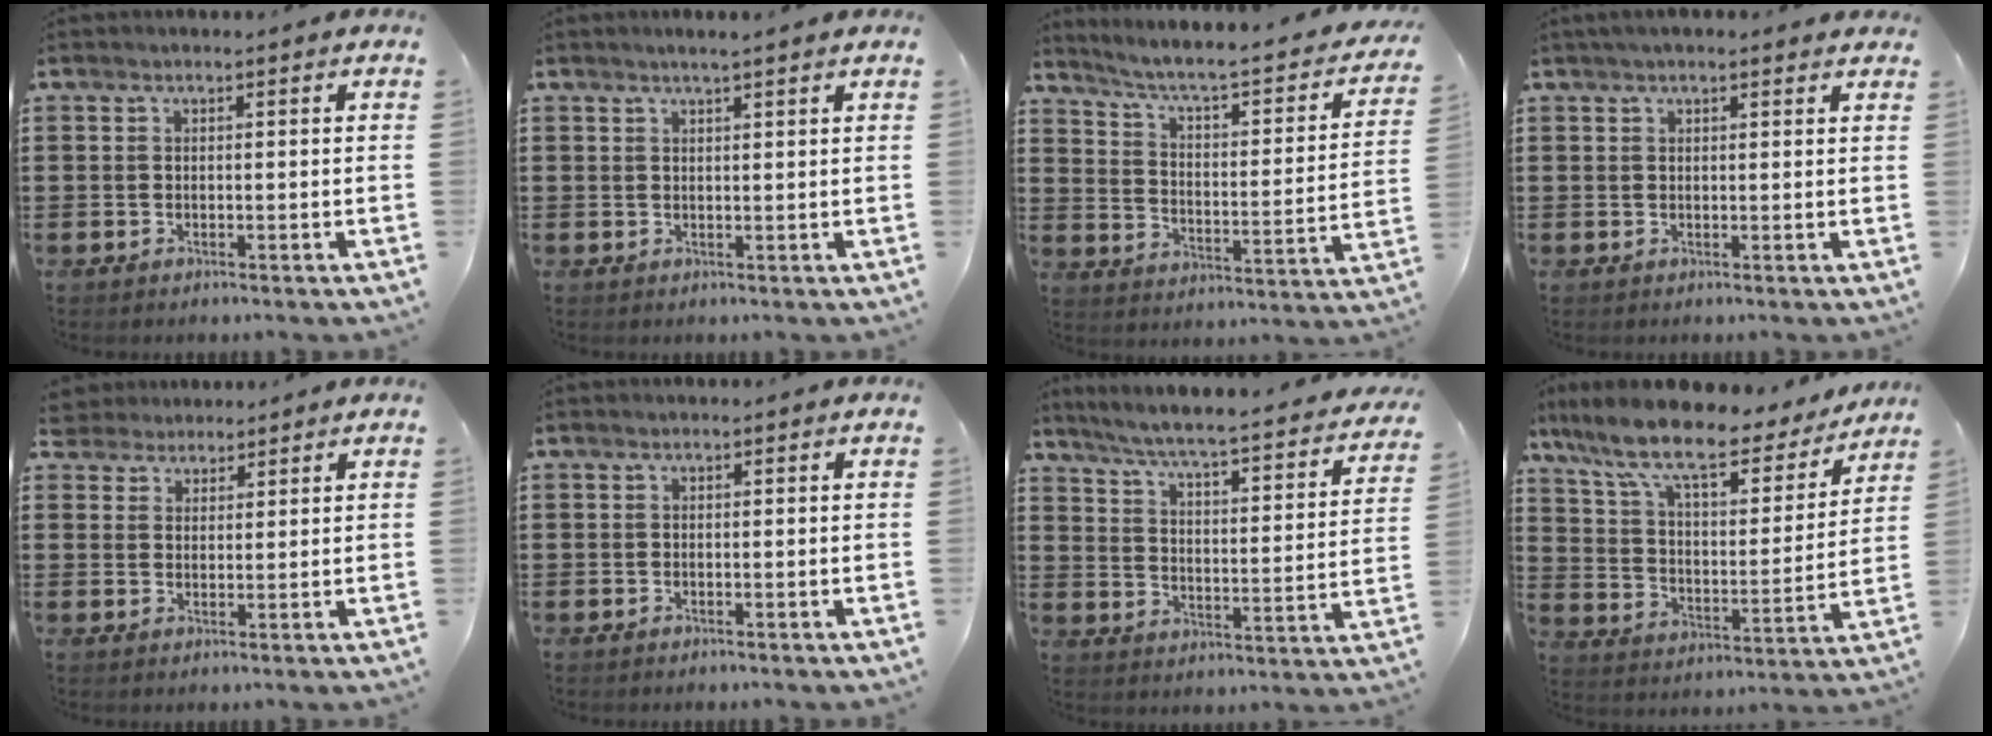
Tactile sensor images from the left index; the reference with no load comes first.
{"total": 1.4, "force": [1.1, -0.1, 0.8], "torque": [-0.016, -0.001, 0.021]}
{"total": 3.8, "force": [2.7, 0.4, 2.7], "torque": [-0.070, -0.034, 0.032]}
{"total": 1.8, "force": [1.3, 0.5, 1.0], "torque": [-0.021, 0.005, 0.024]}
{"total": 2.8, "force": [2.4, 1.4, -0.4], "torque": [-0.008, 0.005, 0.047]}
{"total": 0.0}
{"total": 4.2, "force": [3.7, -0.4, 2.0], "torque": [-0.060, -0.040, 0.050]}
{"total": 11.1, "force": [9.2, 2.1, 5.9], "torque": [-0.153, -0.055, 0.156]}